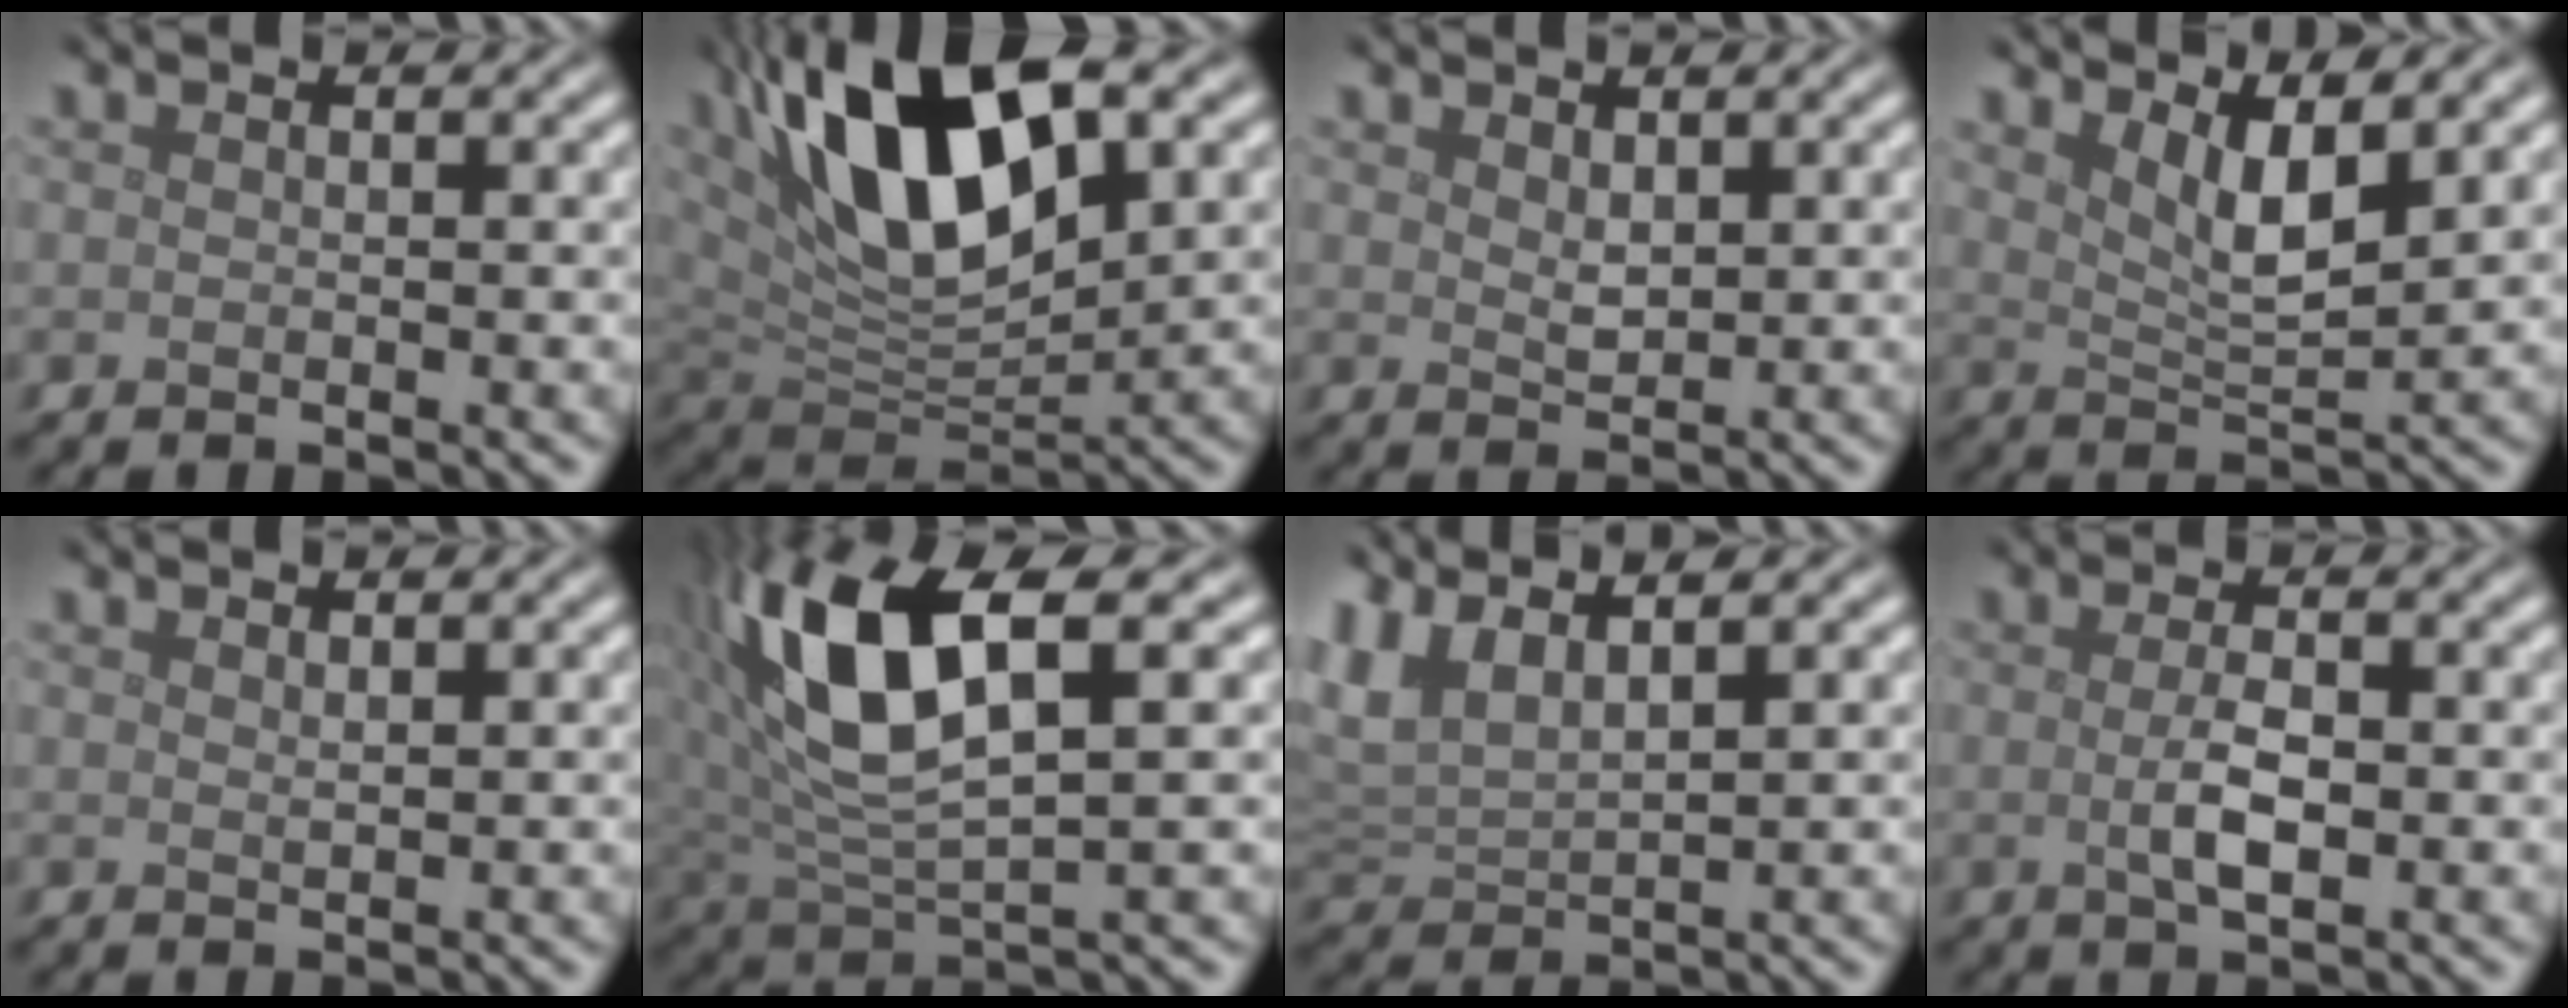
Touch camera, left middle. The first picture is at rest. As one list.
[{"total": 12.9, "force": [5.3, 5.2, 10.5], "torque": [-0.186, 0.014, 0.090]}, {"total": 1.5, "force": [1.0, 0.7, 0.9], "torque": [-0.020, -0.004, 0.024]}, {"total": 4.2, "force": [2.5, 1.1, 3.2], "torque": [-0.061, -0.009, 0.049]}, {"total": 0.5, "force": [0.5, 0.0, 0.2], "torque": [-0.002, -0.001, 0.010]}, {"total": 10.9, "force": [3.7, 4.2, 9.4], "torque": [-0.199, 0.017, 0.066]}, {"total": 4.0, "force": [2.8, 1.1, 2.6], "torque": [-0.069, 0.009, 0.060]}, {"total": 2.7, "force": [-0.2, 0.9, 2.6], "torque": [-0.053, -0.003, -0.004]}]